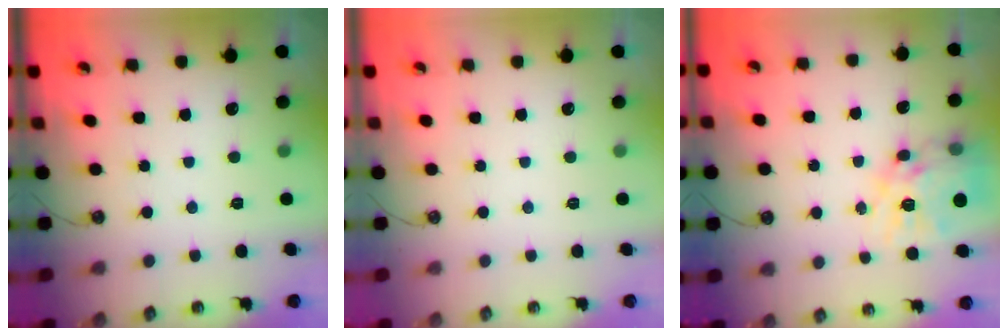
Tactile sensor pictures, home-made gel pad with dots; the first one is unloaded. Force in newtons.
{"total": 0.0}
{"total": 16.1, "press": 16.1, "slide": 1.6}